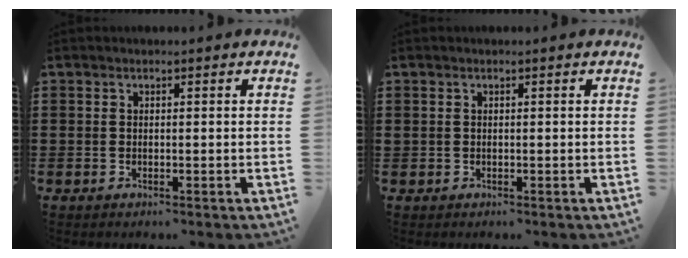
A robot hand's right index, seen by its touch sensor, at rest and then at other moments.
{"total": 0.0}